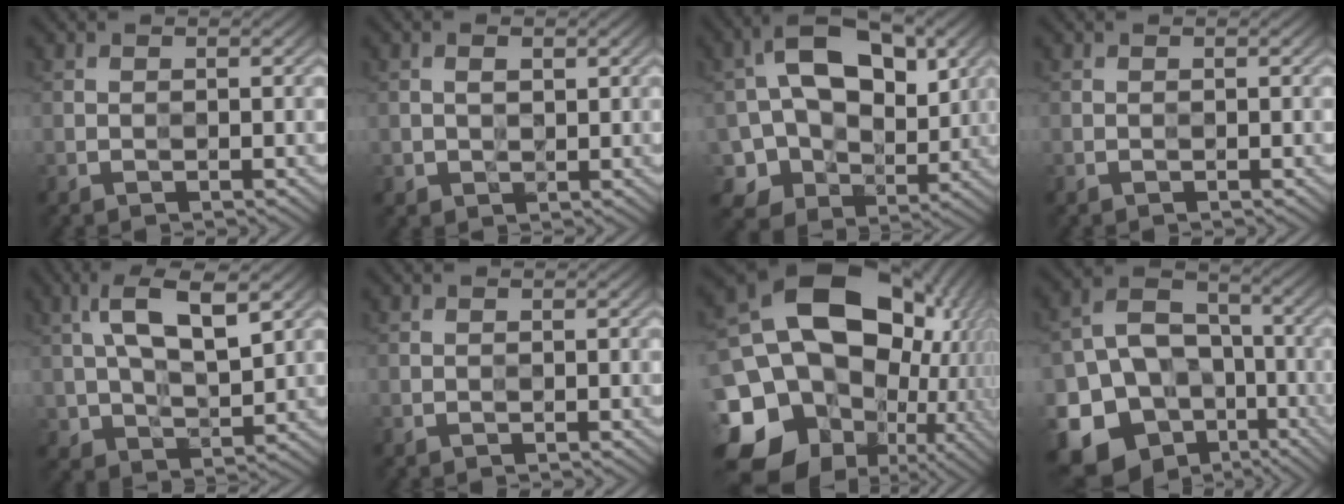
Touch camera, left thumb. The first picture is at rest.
{"total": 2.1, "force": [0.5, 1.4, 1.4], "torque": [-0.029, -0.004, 0.013]}
{"total": 12.5, "force": [2.3, 9.0, 8.4], "torque": [-0.163, 0.000, 0.034]}
{"total": 0.0}
{"total": 10.2, "force": [3.4, 5.3, 8.0], "torque": [-0.169, 0.002, 0.067]}
{"total": 0.0}
{"total": 22.2, "force": [-1.3, 17.4, 13.8], "torque": [-0.332, -0.036, 0.003]}
{"total": 17.7, "force": [-7.8, 13.7, 7.9], "torque": [-0.190, -0.030, -0.130]}